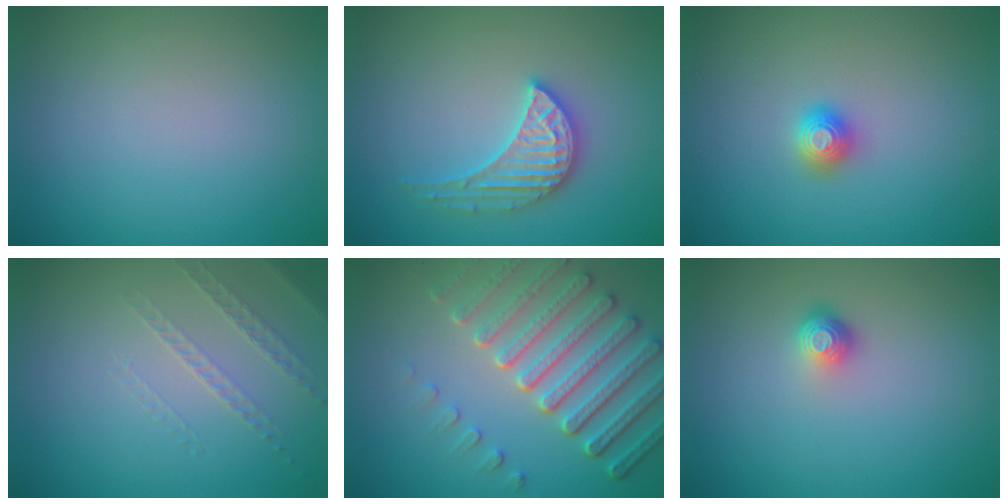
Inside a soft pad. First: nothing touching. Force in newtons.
{"total": 3.9, "press": 3.9, "slide": 0.5}
{"total": 1.3, "press": 1.3, "slide": 0.2}
{"total": 1.3, "press": 0.9, "slide": 0.9}
{"total": 7.2, "press": 5.6, "slide": 4.6}
{"total": 1.6, "press": 1.1, "slide": 1.2}